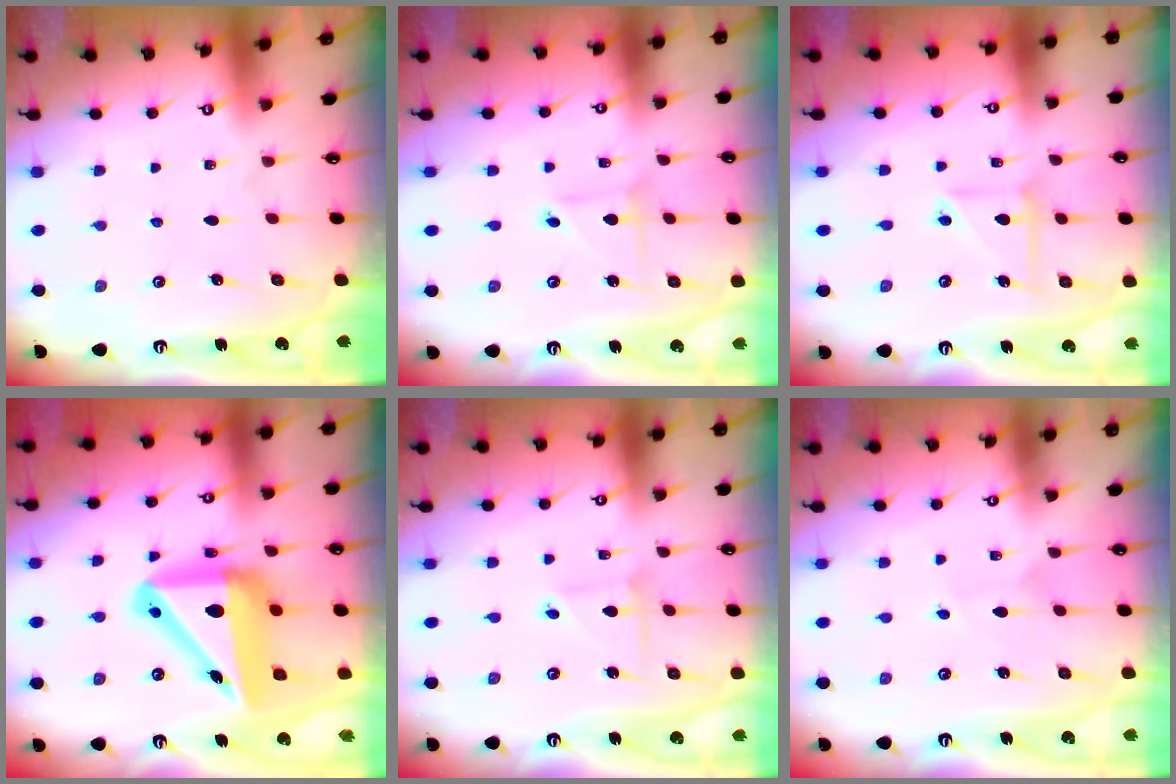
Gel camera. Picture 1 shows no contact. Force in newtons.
{"total": 2.4, "press": 2.4, "slide": 0.2}
{"total": 8.4, "press": 8.3, "slide": 1.1}
{"total": 19.3, "press": 18.9, "slide": 3.6}
{"total": 2.3, "press": 2.3, "slide": 0.3}
{"total": 2.9, "press": 2.9, "slide": 0.4}